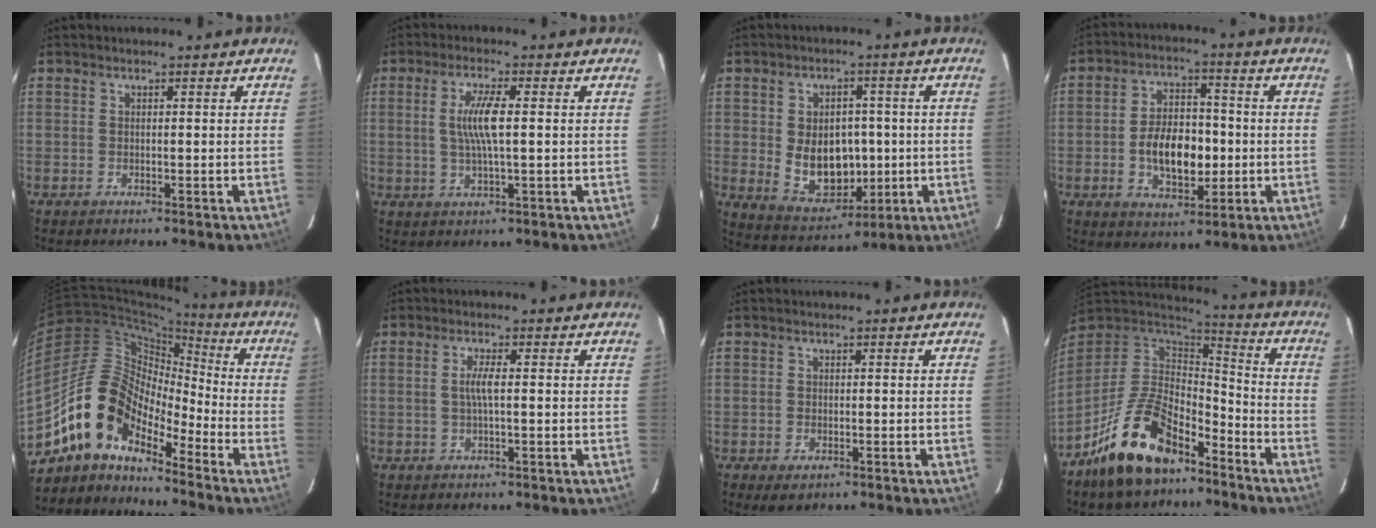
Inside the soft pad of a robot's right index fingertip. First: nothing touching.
{"total": 6.2, "force": [0.5, 0.7, 6.1], "torque": [-0.115, -0.001, 0.011]}
{"total": 11.3, "force": [-0.5, 8.4, 7.6], "torque": [-0.151, -0.005, 0.019]}
{"total": 11.4, "force": [-2.0, 6.5, 9.2], "torque": [-0.171, 0.014, -0.025]}
{"total": 12.6, "force": [-9.9, 5.5, 5.6], "torque": [-0.094, 0.026, -0.201]}
{"total": 2.5, "force": [-0.1, -0.1, 2.5], "torque": [-0.049, 0.001, -0.003]}
{"total": 2.1, "force": [-1.0, 1.3, 1.3], "torque": [-0.023, -0.007, -0.016]}
{"total": 22.5, "force": [-13.6, 11.6, 13.7], "torque": [-0.287, 0.006, -0.228]}